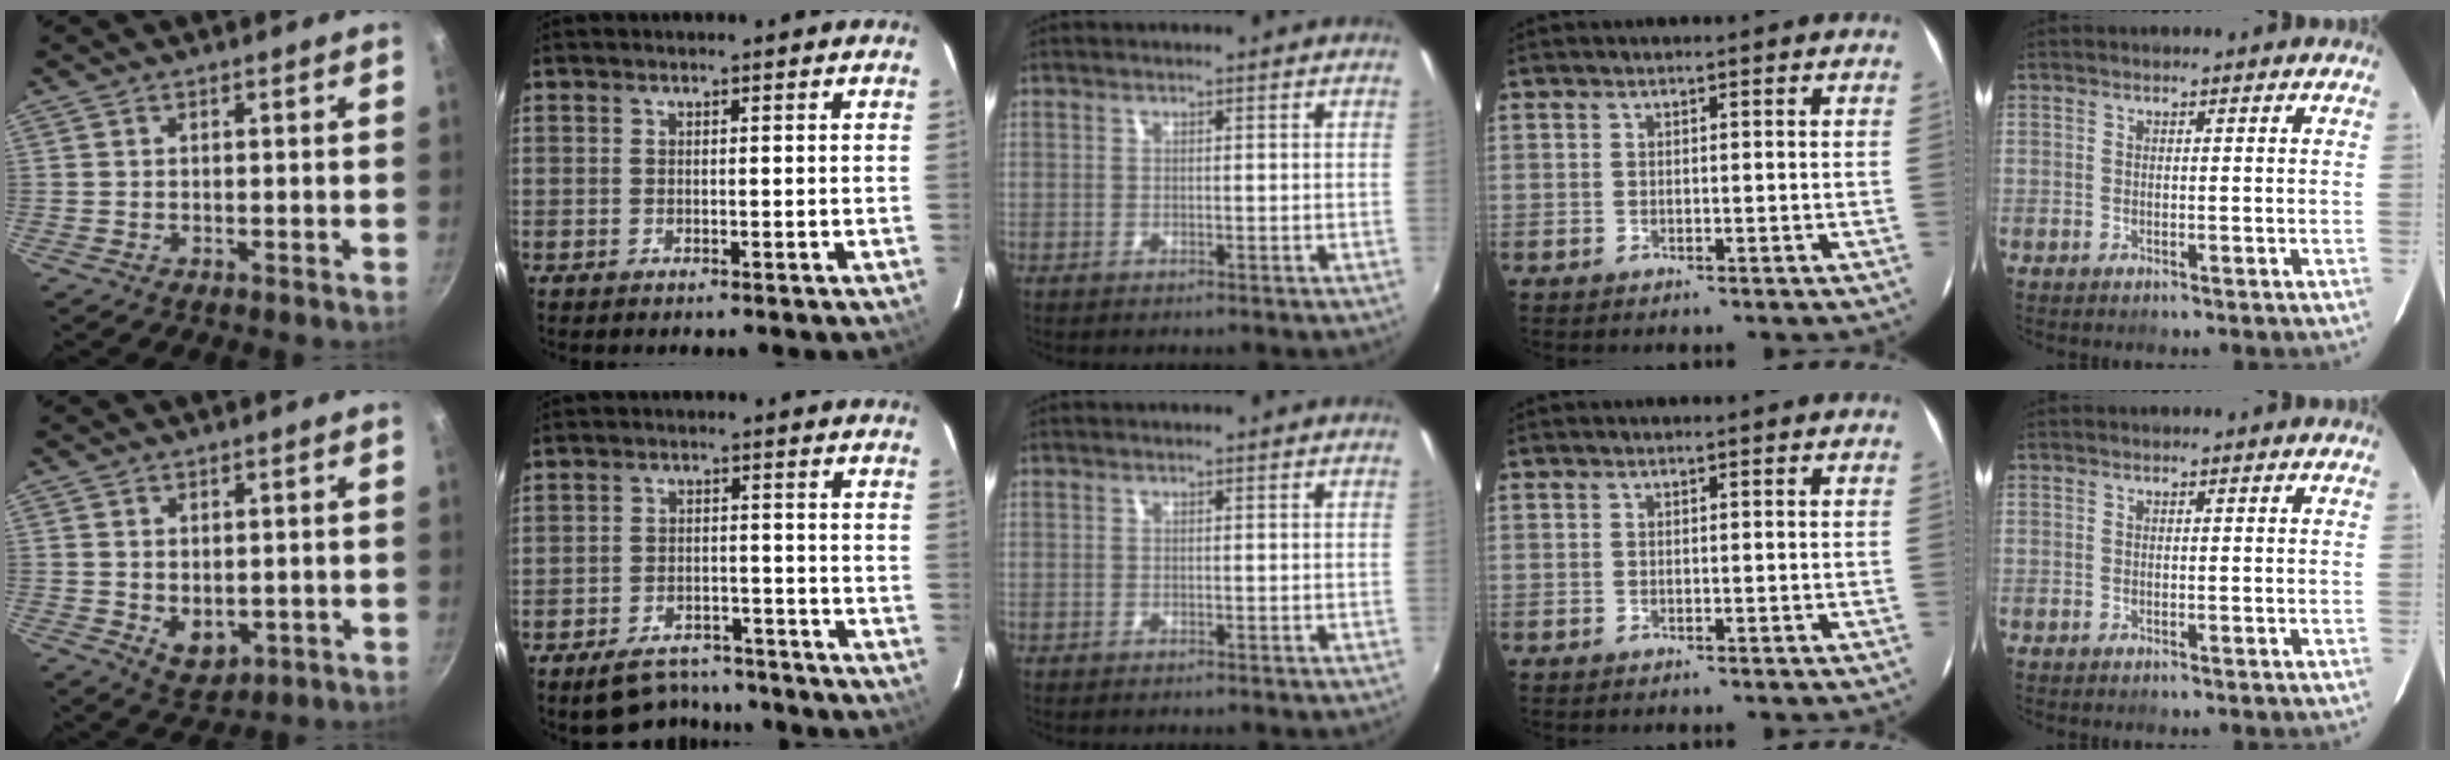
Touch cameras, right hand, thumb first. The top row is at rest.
{"thumb": {"total": 5.6, "force": [-0.2, 4.0, 3.9], "torque": [-0.049, -0.012, 0.010]}, "index": {"total": 9.9, "force": [-8.6, 4.0, 2.8], "torque": [-0.066, 0.010, -0.111]}}